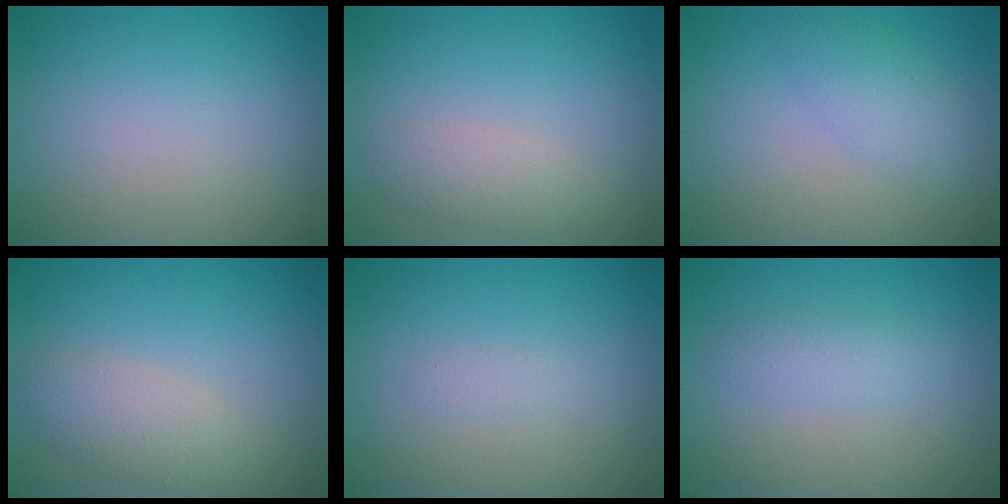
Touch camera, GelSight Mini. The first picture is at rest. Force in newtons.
{"total": 2.1, "press": 2.0, "slide": 0.1}
{"total": 2.8, "press": 2.8, "slide": 0.1}
{"total": 3.2, "press": 3.1, "slide": 0.3}
{"total": 0.6, "press": 0.6, "slide": 0.0}
{"total": 1.9, "press": 1.9, "slide": 0.0}